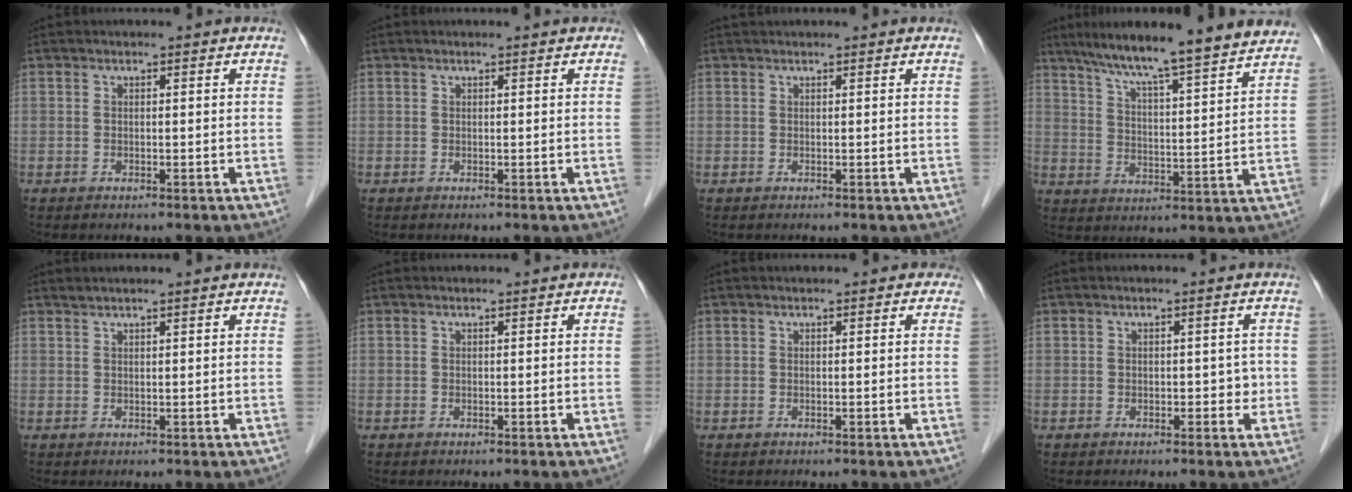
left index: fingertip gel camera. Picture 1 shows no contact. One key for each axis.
{"total": 0.5, "fx": 0.5, "fy": 0.1, "fz": 0.2, "tx": -0.006, "ty": 0.009, "tz": 0.007}
{"total": 1.3, "fx": 1.2, "fy": 0.1, "fz": 0.3, "tx": -0.005, "ty": 0.023, "tz": 0.026}
{"total": 17.4, "fx": 15.2, "fy": 0.1, "fz": 8.4, "tx": -0.130, "ty": 0.004, "tz": 0.213}
{"total": 1.5, "fx": 1.4, "fy": -0.3, "fz": 0.6, "tx": -0.013, "ty": 0.012, "tz": 0.031}
{"total": 0.0}
{"total": 0.5, "fx": 0.3, "fy": 0.4, "fz": 0.1, "tx": 0.000, "ty": 0.006, "tz": 0.003}
{"total": 1.5, "fx": -0.1, "fy": 1.1, "fz": 0.9, "tx": -0.006, "ty": 0.005, "tz": -0.002}